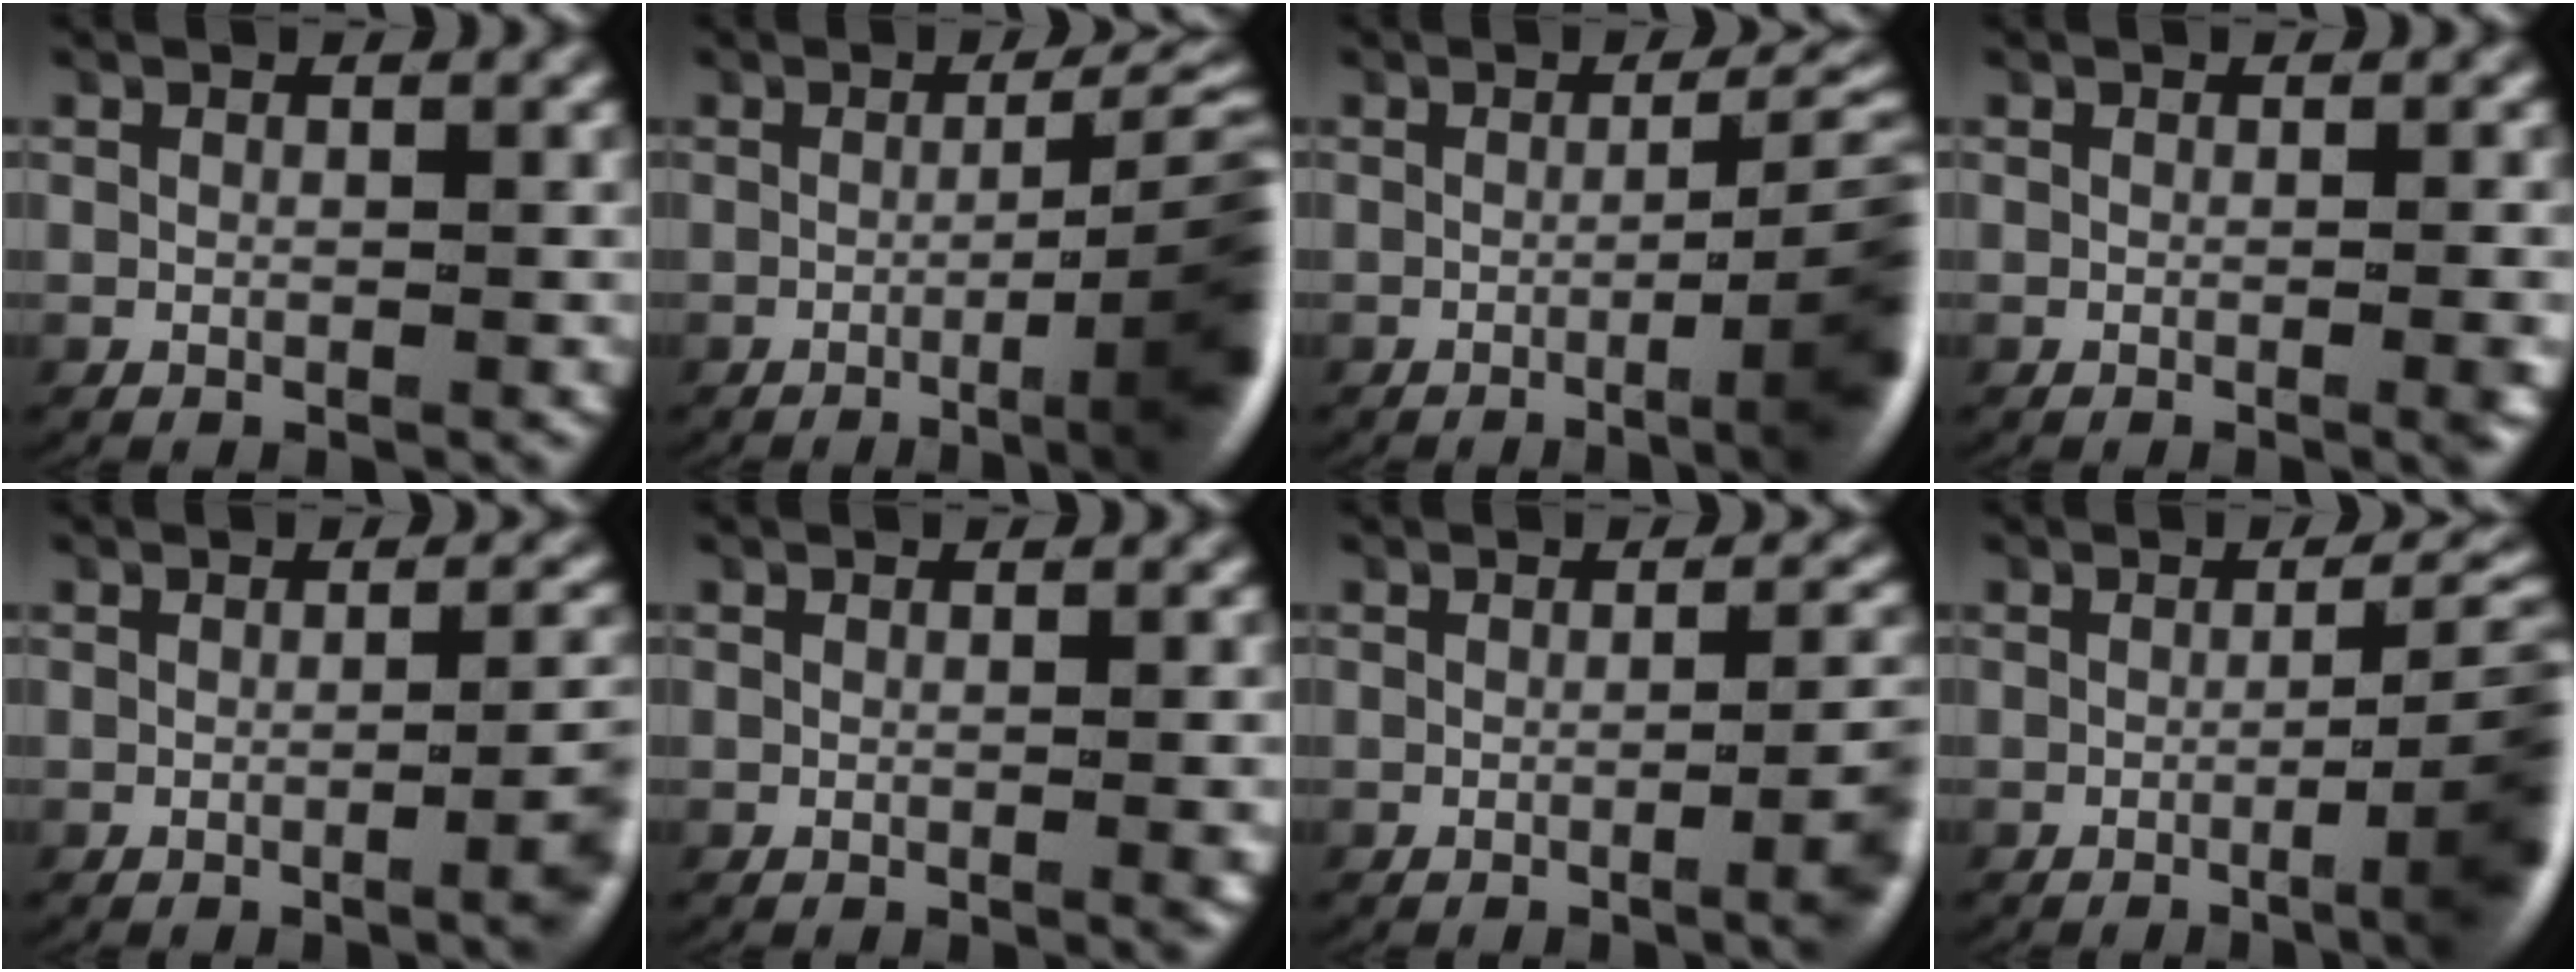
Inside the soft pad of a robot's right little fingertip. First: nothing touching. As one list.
[{"total": 9.0, "force": [-2.3, 2.5, 8.4], "torque": [-0.084, 0.000, -0.040]}, {"total": 7.8, "force": [-1.9, 2.2, 7.3], "torque": [-0.073, 0.001, -0.037]}, {"total": 1.1, "force": [-0.3, 0.0, 1.0], "torque": [-0.009, 0.005, -0.008]}, {"total": 3.7, "force": [-0.9, 0.7, 3.5], "torque": [-0.036, 0.003, -0.017]}, {"total": 0.6, "force": [-0.1, 0.0, 0.6], "torque": [-0.002, 0.004, -0.005]}, {"total": 4.1, "force": [-1.1, 0.8, 3.9], "torque": [-0.040, 0.003, -0.020]}, {"total": 7.6, "force": [-1.9, 2.2, 7.1], "torque": [-0.071, 0.003, -0.036]}]